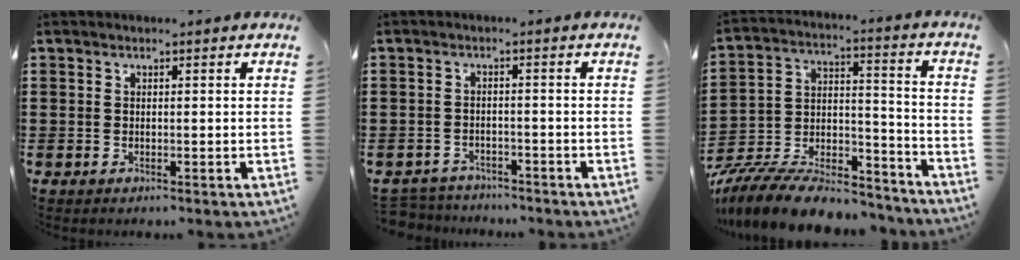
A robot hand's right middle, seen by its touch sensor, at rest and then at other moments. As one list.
[{"total": 2.8, "force": [-2.8, 0.6, -0.2], "torque": [-0.004, 0.000, -0.061]}, {"total": 11.0, "force": [-10.2, 2.2, 3.4], "torque": [-0.063, 0.023, -0.204]}]